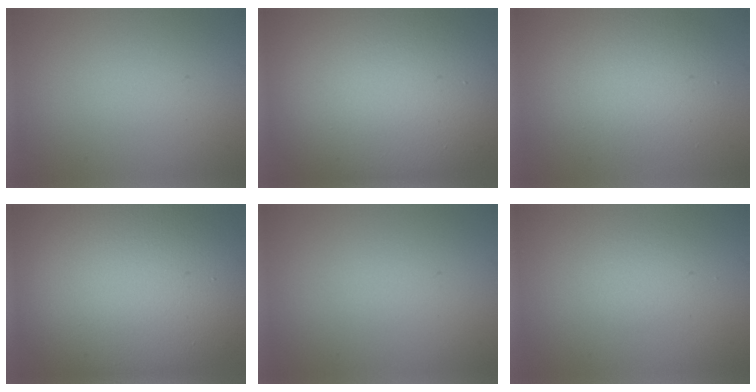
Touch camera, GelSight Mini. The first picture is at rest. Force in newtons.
{"total": 17.6, "press": 17.5, "slide": 0.9}
{"total": 5.1, "press": 5.1, "slide": 0.5}
{"total": 17.8, "press": 17.7, "slide": 1.1}
{"total": 0.0}
{"total": 1.3, "press": 1.2, "slide": 0.1}